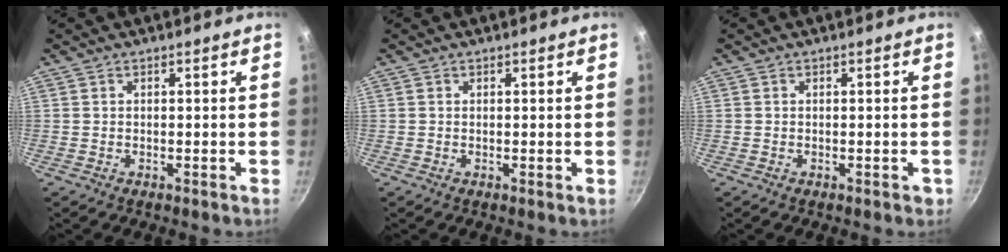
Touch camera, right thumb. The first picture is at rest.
{"total": 0.0}
{"total": 0.9, "force": [-0.2, 0.7, 0.6], "torque": [-0.001, 0.003, -0.004]}